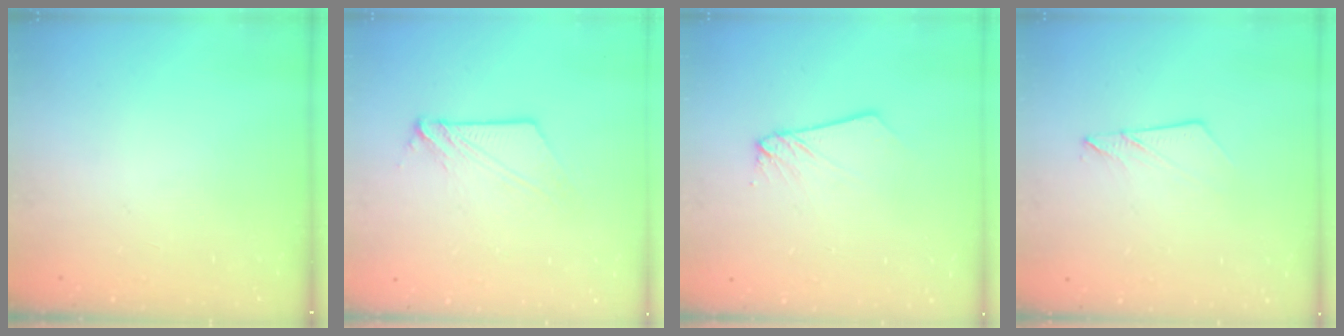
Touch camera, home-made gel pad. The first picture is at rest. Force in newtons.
{"total": 7.4, "press": 7.4, "slide": 0.5}
{"total": 2.5, "press": 2.5, "slide": 0.1}
{"total": 5.8, "press": 5.8, "slide": 0.7}